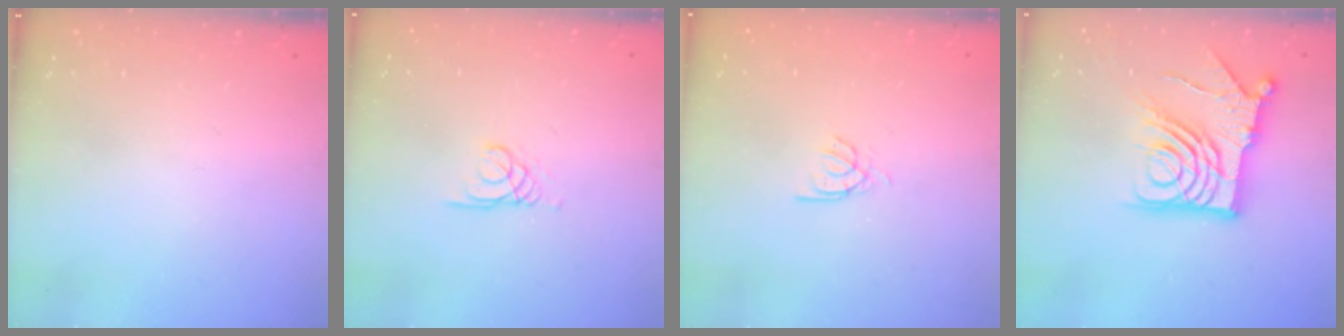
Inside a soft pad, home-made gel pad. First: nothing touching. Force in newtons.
{"total": 1.7, "press": 1.7, "slide": 0.1}
{"total": 2.5, "press": 2.4, "slide": 0.3}
{"total": 15.4, "press": 15.3, "slide": 2.0}